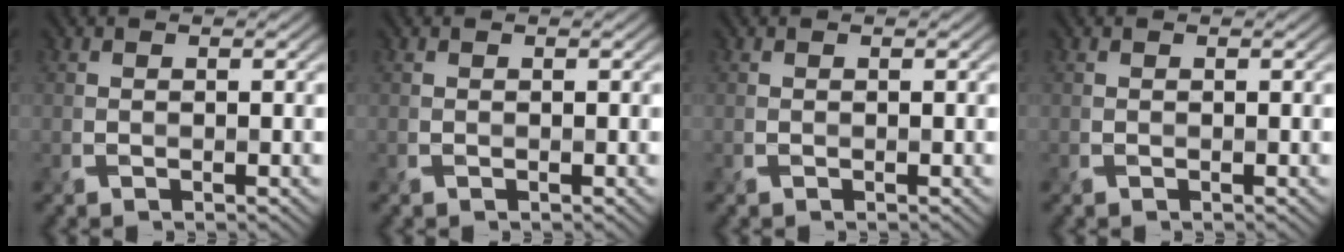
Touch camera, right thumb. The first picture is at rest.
{"total": 0.0}
{"total": 0.0}
{"total": 0.0}